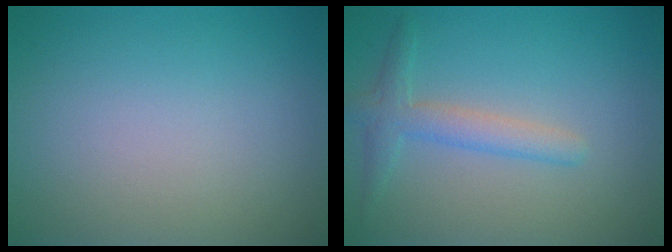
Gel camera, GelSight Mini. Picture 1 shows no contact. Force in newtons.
{"total": 2.5, "press": 2.5, "slide": 0.1}